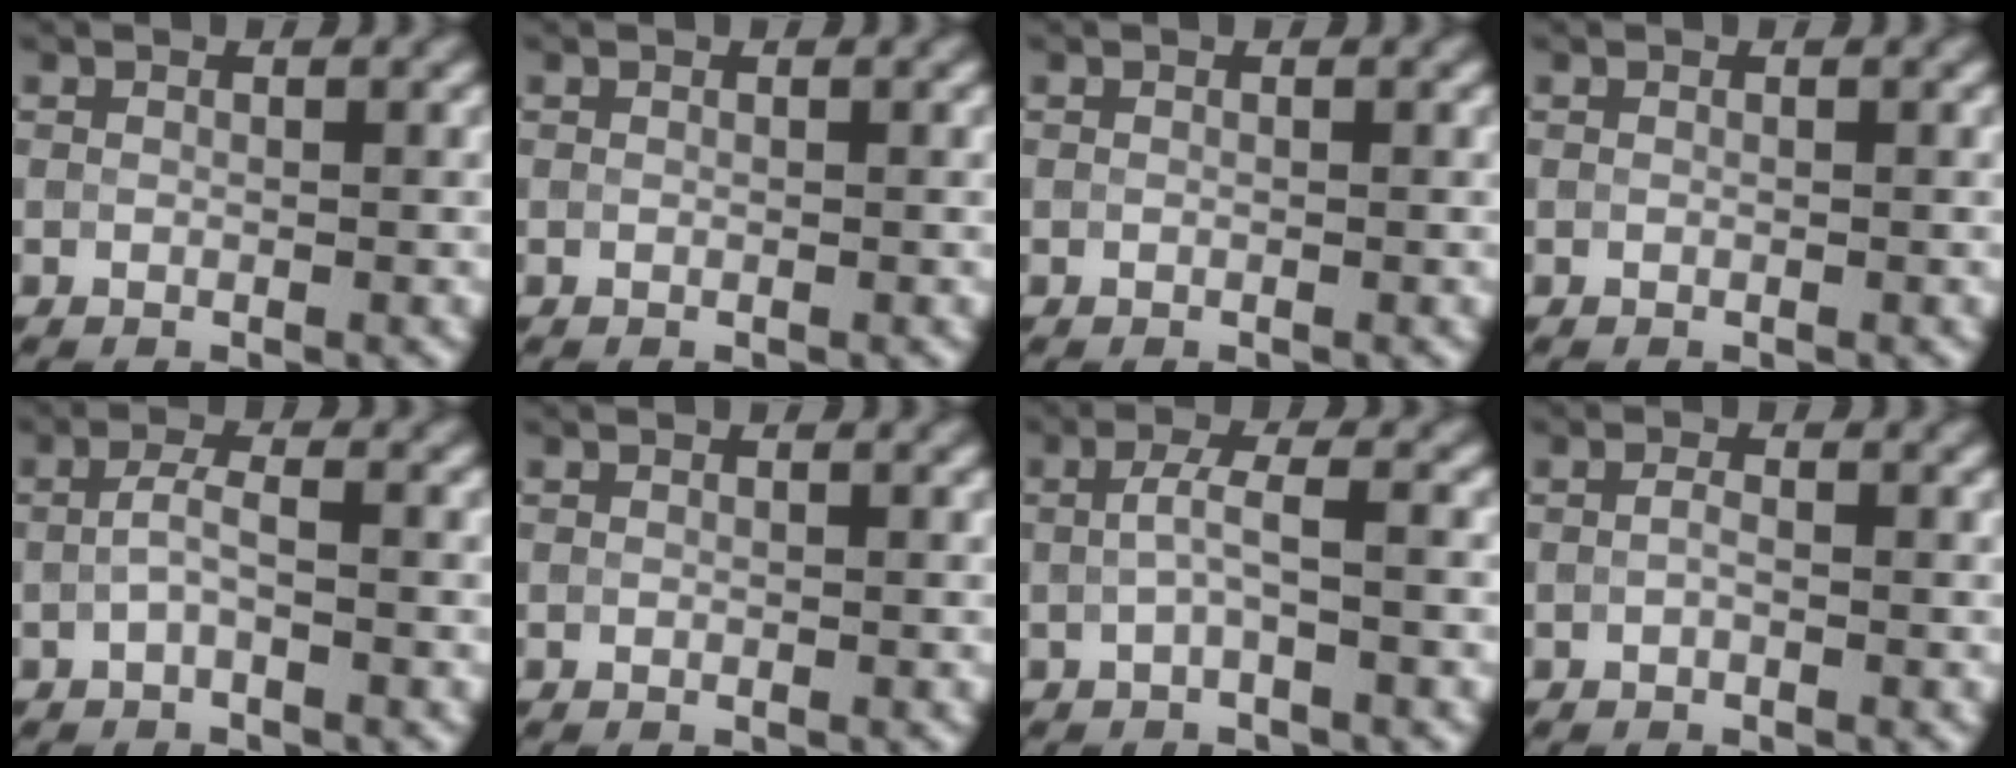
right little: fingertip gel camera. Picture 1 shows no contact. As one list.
[{"total": 0.0}, {"total": 0.0}, {"total": 0.0}, {"total": 1.8, "force": [-0.3, 0.4, 1.7], "torque": [-0.036, 0.003, -0.010]}, {"total": 0.0}, {"total": 2.3, "force": [-0.1, 0.4, 2.2], "torque": [-0.047, 0.001, -0.005]}, {"total": 0.6, "force": [-0.2, 0.2, 0.6], "torque": [-0.014, -0.001, -0.005]}]